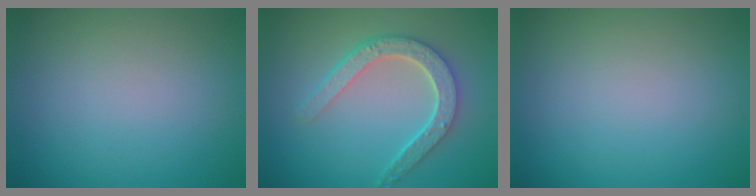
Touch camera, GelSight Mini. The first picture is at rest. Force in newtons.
{"total": 4.5, "press": 3.6, "slide": 2.8}
{"total": 0.0}